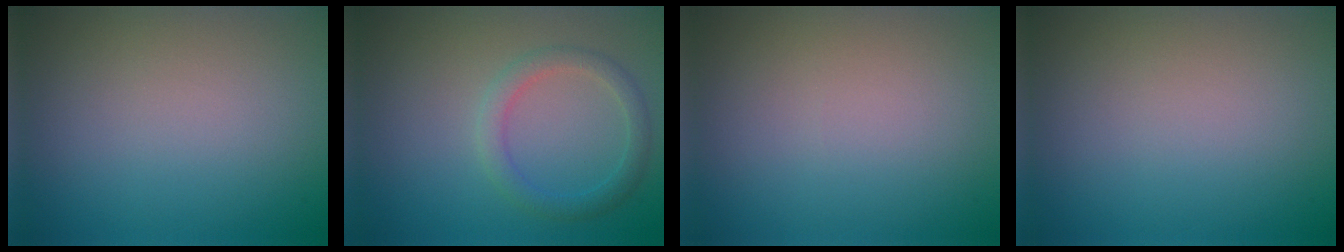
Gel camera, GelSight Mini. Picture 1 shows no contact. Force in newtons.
{"total": 2.3, "press": 2.3, "slide": 0.0}
{"total": 0.0}
{"total": 0.0}